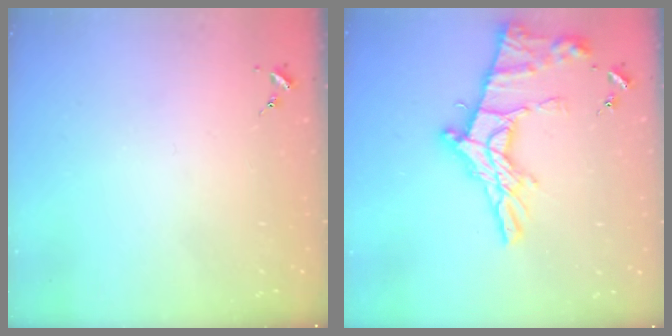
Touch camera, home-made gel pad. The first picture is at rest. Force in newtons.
{"total": 19.8, "press": 19.7, "slide": 1.7}